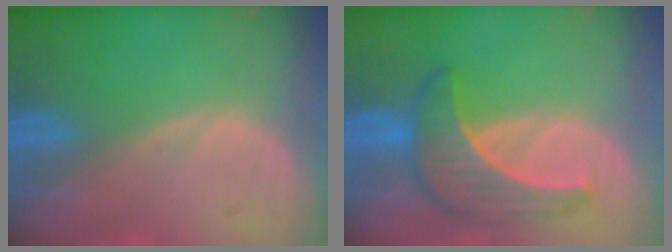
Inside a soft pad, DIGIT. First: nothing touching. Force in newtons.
{"total": 6.6, "press": 6.6, "slide": 0.9}